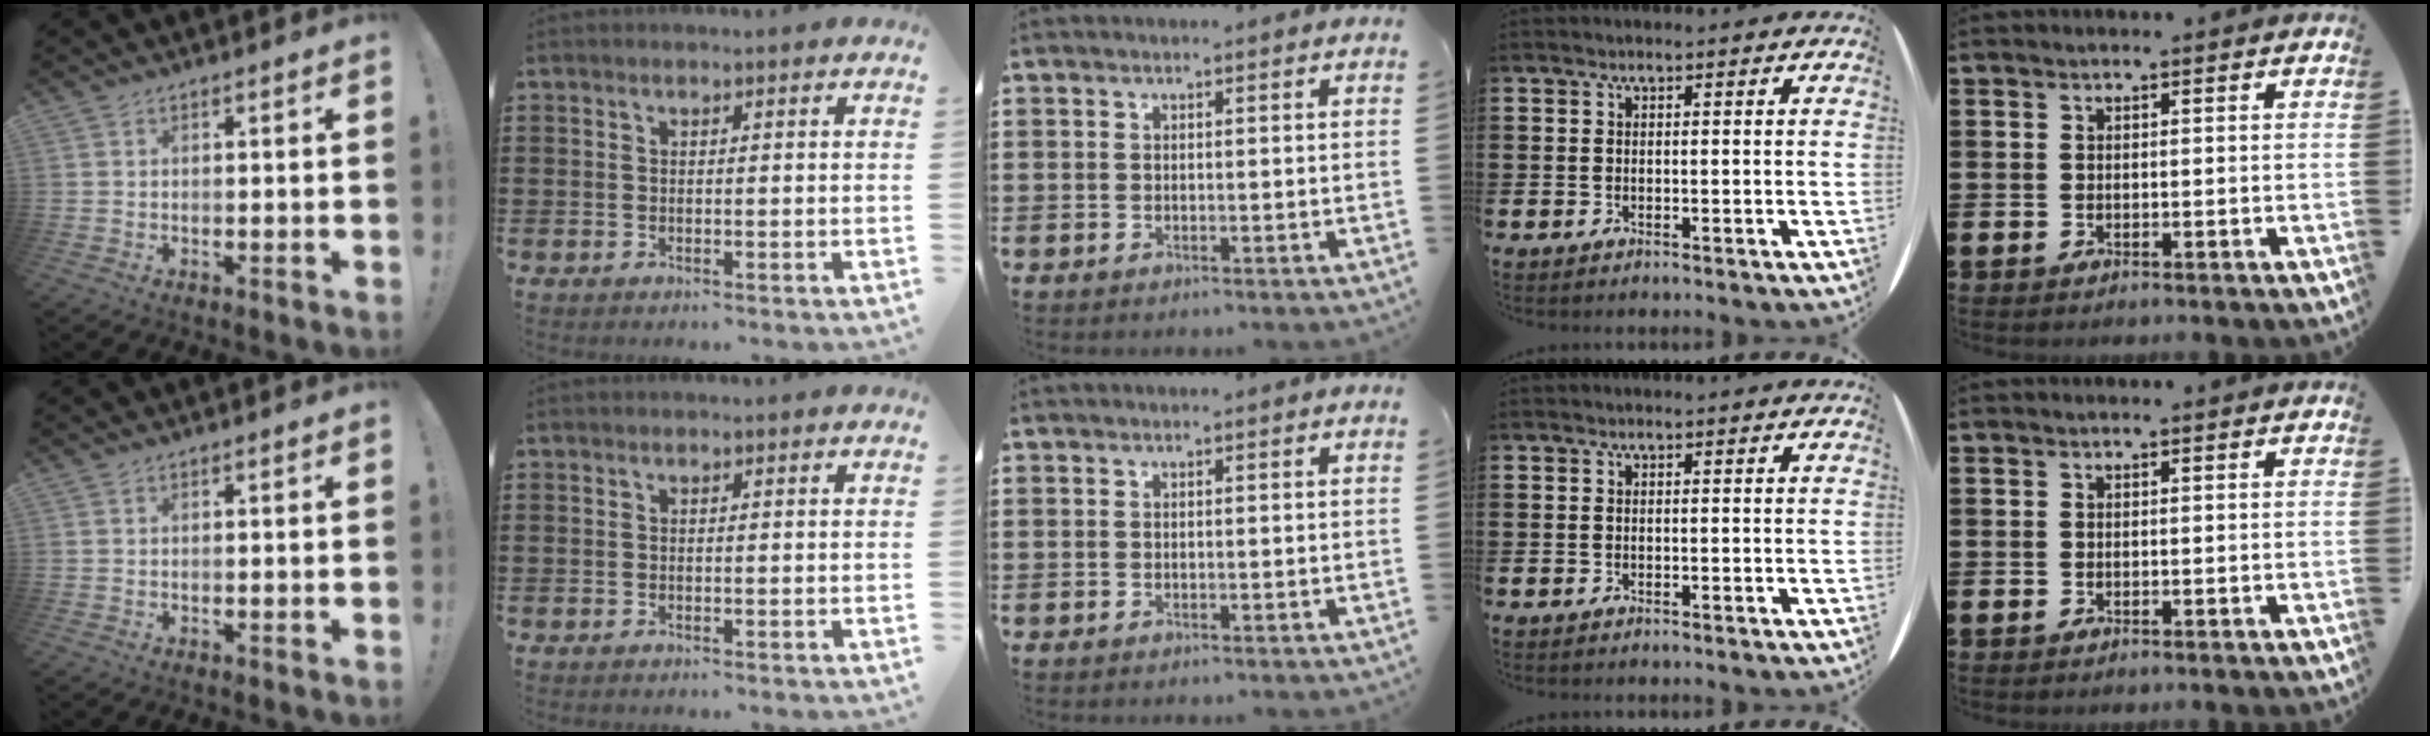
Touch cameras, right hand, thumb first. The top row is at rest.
{}